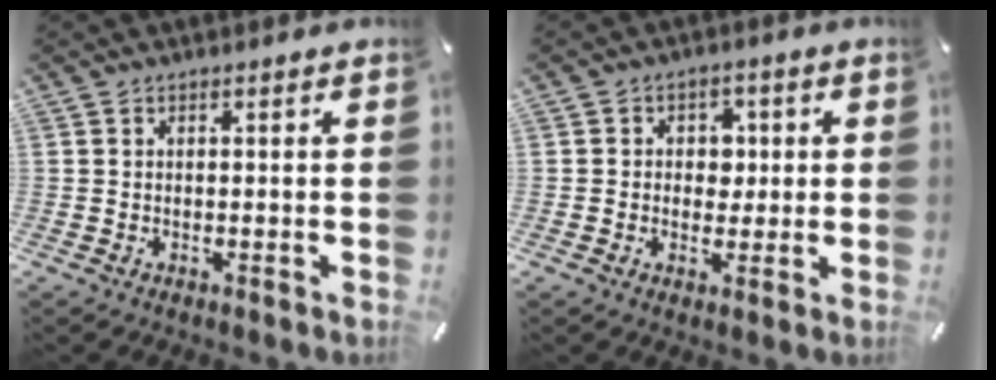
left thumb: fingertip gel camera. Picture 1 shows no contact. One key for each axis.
{"total": 5.3, "fx": 0.0, "fy": 4.7, "fz": 2.5, "tx": -0.033, "ty": 0.005, "tz": -0.006}